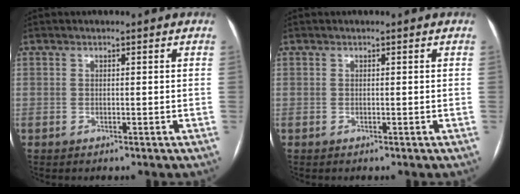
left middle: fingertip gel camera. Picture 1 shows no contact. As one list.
[{"total": 0.0}]